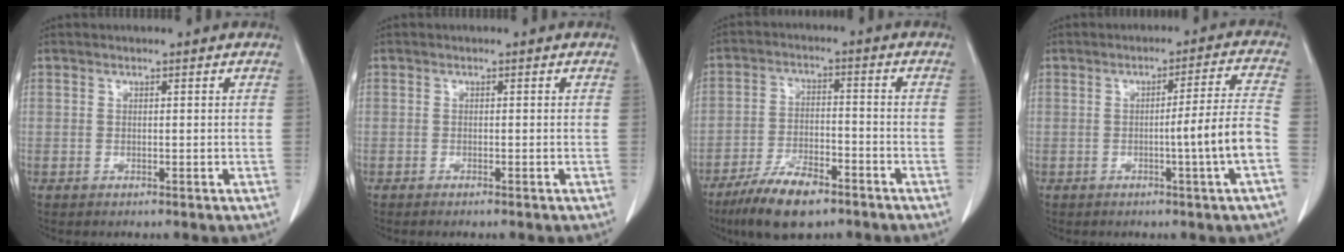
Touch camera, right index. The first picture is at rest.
{"total": 0.9, "force": [-0.8, 0.0, 0.5], "torque": [-0.011, -0.002, -0.011]}
{"total": 10.1, "force": [-7.2, 3.1, 6.4], "torque": [-0.118, -0.011, -0.129]}
{"total": 7.8, "force": [-2.4, -1.5, 7.3], "torque": [-0.097, -0.002, -0.036]}